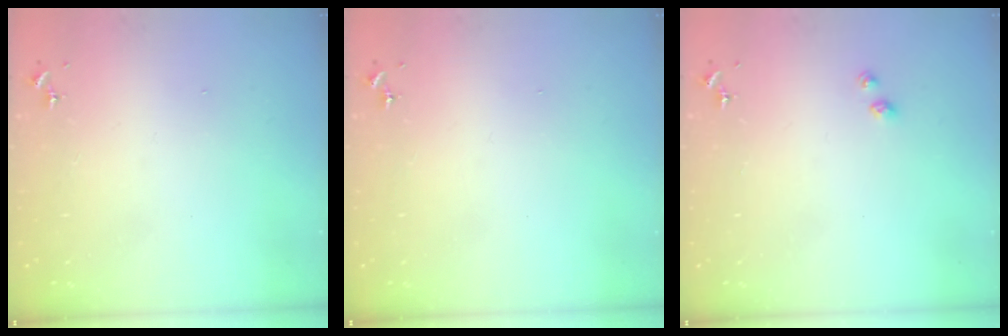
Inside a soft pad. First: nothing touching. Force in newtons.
{"total": 0.0}
{"total": 3.1, "press": 3.0, "slide": 0.3}